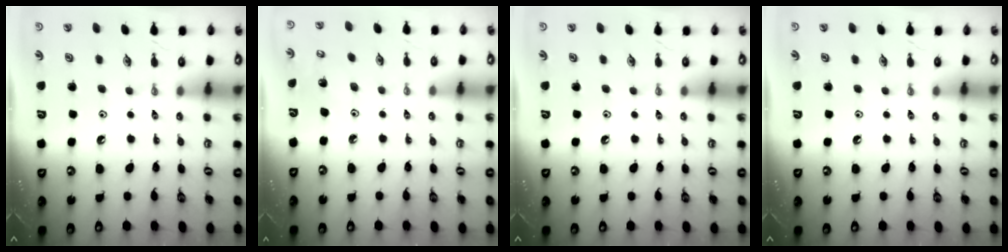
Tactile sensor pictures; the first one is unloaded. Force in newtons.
{"total": 4.2, "press": 4.2, "slide": 0.4}
{"total": 0.0}
{"total": 0.0}